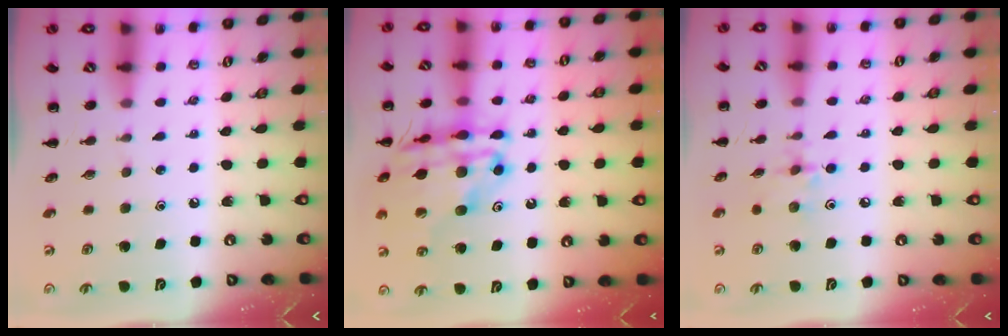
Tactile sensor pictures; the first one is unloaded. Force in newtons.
{"total": 21.4, "press": 21.1, "slide": 3.5}
{"total": 3.3, "press": 3.2, "slide": 0.4}